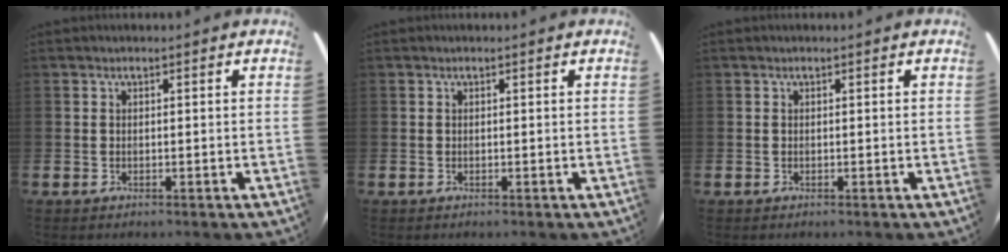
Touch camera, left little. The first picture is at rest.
{"total": 0.0}
{"total": 0.0}